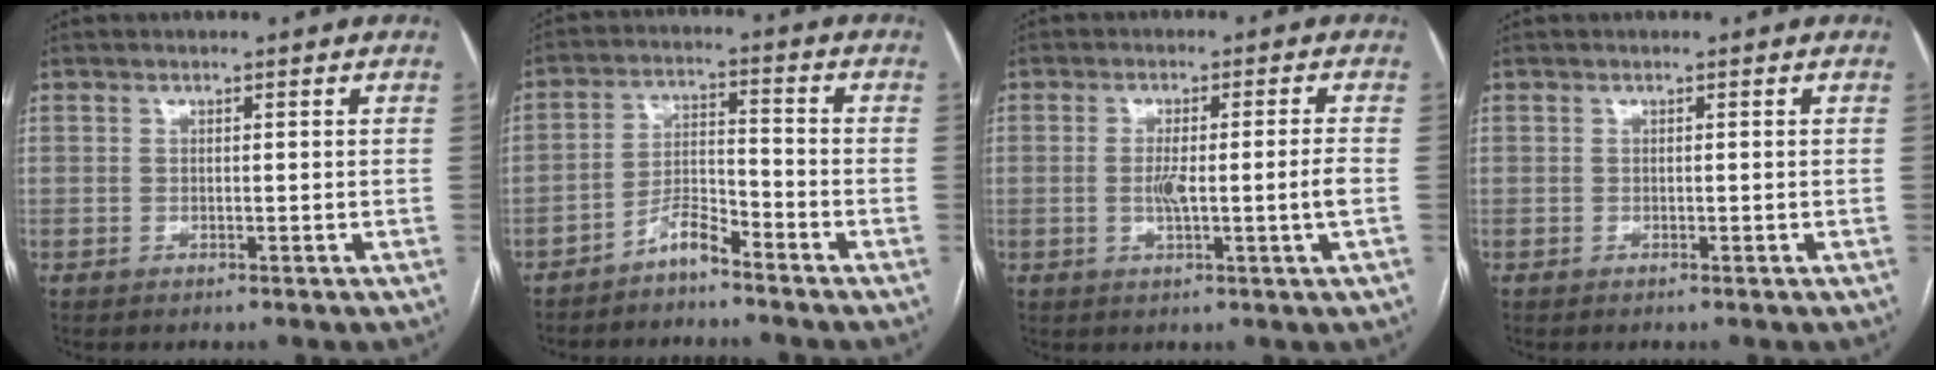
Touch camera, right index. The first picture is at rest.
{"total": 4.6, "force": [-3.9, 0.8, 2.3], "torque": [-0.042, 0.004, -0.076]}
{"total": 5.7, "force": [-1.0, -0.3, 5.7], "torque": [-0.109, 0.004, -0.012]}
{"total": 0.0}